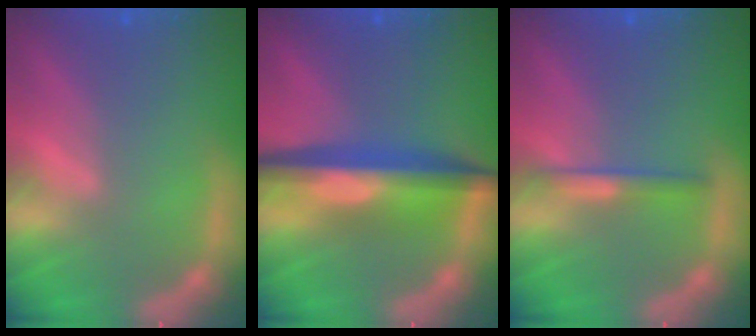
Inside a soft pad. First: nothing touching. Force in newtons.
{"total": 7.4}
{"total": 1.9}